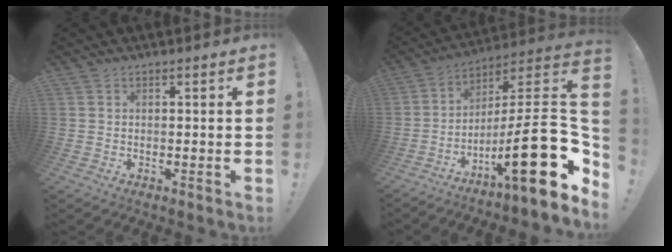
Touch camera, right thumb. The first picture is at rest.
{"total": 24.5, "force": [-7.9, 4.7, 22.7], "torque": [-0.354, 0.023, -0.127]}